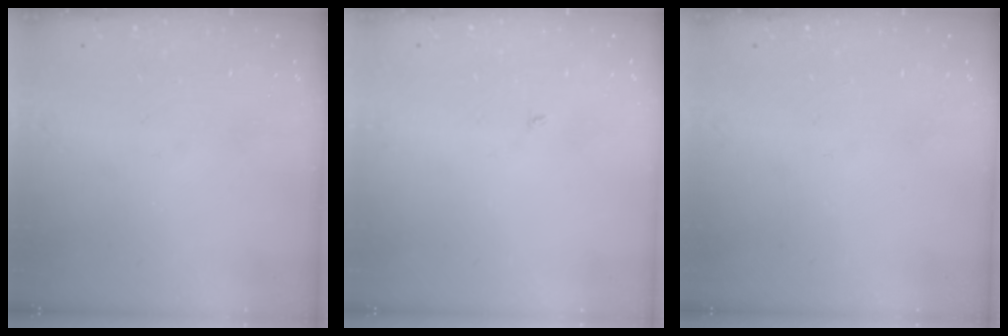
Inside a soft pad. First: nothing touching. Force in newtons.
{"total": 1.9, "press": 1.9, "slide": 0.2}
{"total": 0.0}